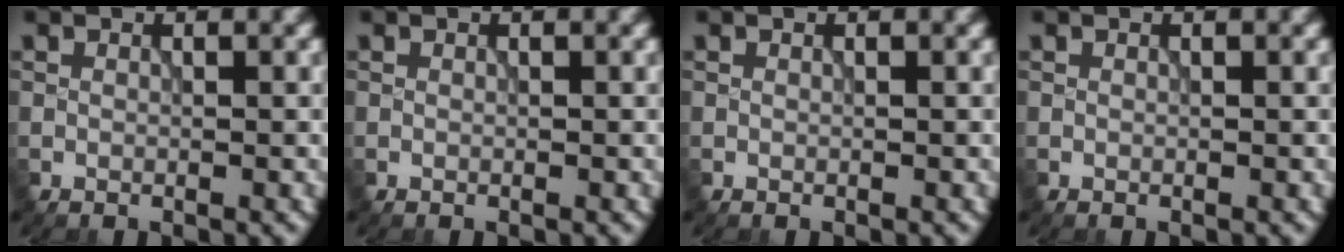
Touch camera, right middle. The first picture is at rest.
{"total": 0.0}
{"total": 0.0}
{"total": 0.0}